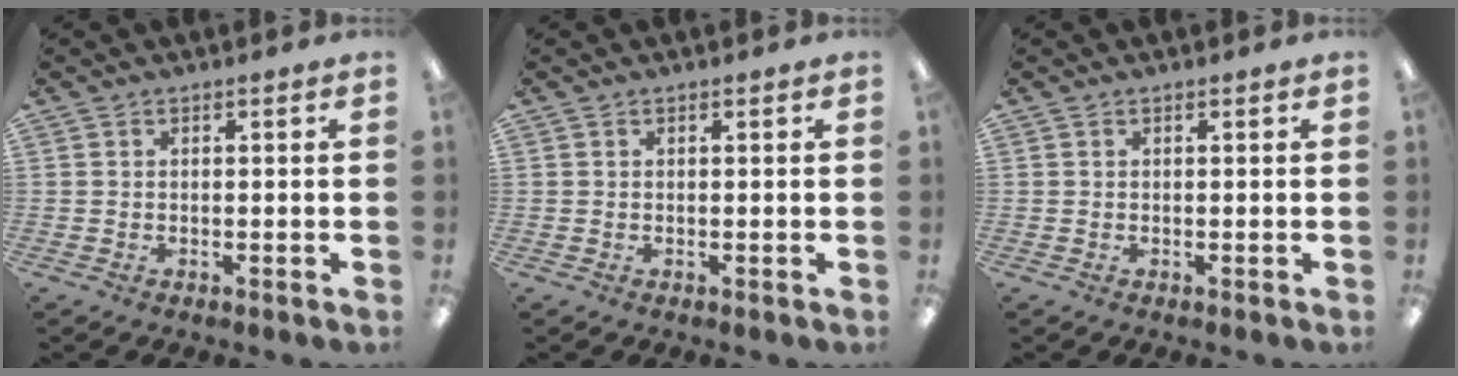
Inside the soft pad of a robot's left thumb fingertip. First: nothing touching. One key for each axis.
{"total": 0.0}
{"total": 0.0}